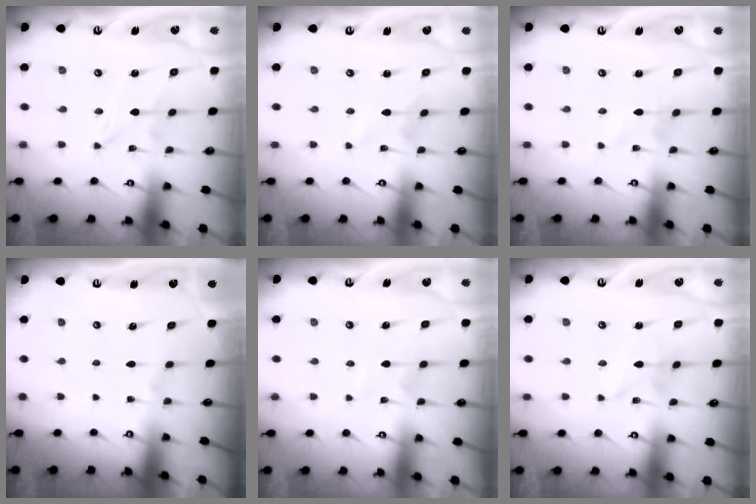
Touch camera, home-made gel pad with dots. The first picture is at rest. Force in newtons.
{"total": 1.4, "press": 1.4, "slide": 0.1}
{"total": 1.4, "press": 1.4, "slide": 0.1}
{"total": 0.0}
{"total": 1.4, "press": 1.3, "slide": 0.1}
{"total": 1.6, "press": 1.6, "slide": 0.2}